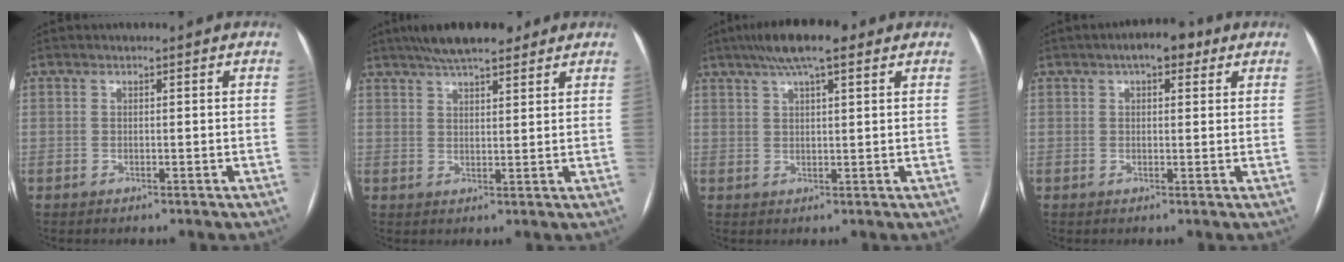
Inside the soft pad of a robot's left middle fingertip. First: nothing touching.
{"total": 9.7, "force": [7.6, 2.4, 5.6], "torque": [-0.086, 0.027, 0.122]}
{"total": 8.8, "force": [5.9, 1.6, 6.3], "torque": [-0.104, 0.030, 0.092]}
{"total": 5.0, "force": [2.8, 2.1, 3.6], "torque": [-0.052, 0.022, 0.034]}